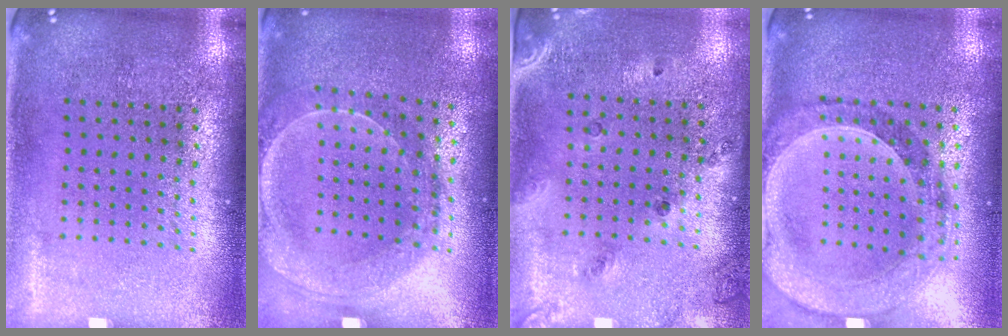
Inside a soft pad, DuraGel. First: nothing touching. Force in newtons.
{"total": 1.7, "press": 1.7, "slide": 0.3}
{"total": 1.6, "press": 1.1, "slide": 1.1}
{"total": 1.4, "press": 1.4, "slide": 0.2}